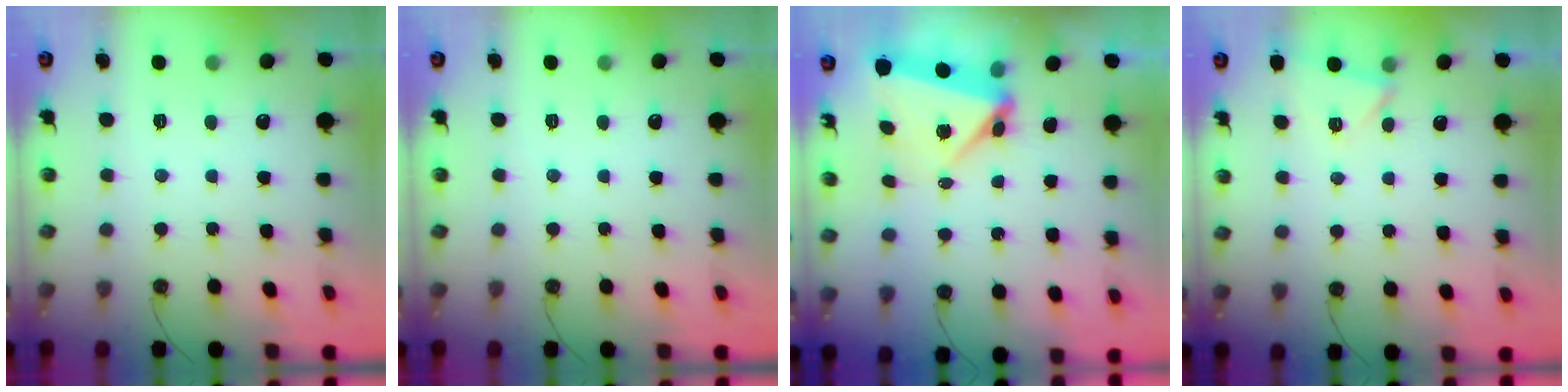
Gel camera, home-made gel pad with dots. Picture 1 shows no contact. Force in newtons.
{"total": 0.0}
{"total": 5.7, "press": 5.4, "slide": 2.0}
{"total": 2.4, "press": 2.0, "slide": 1.2}